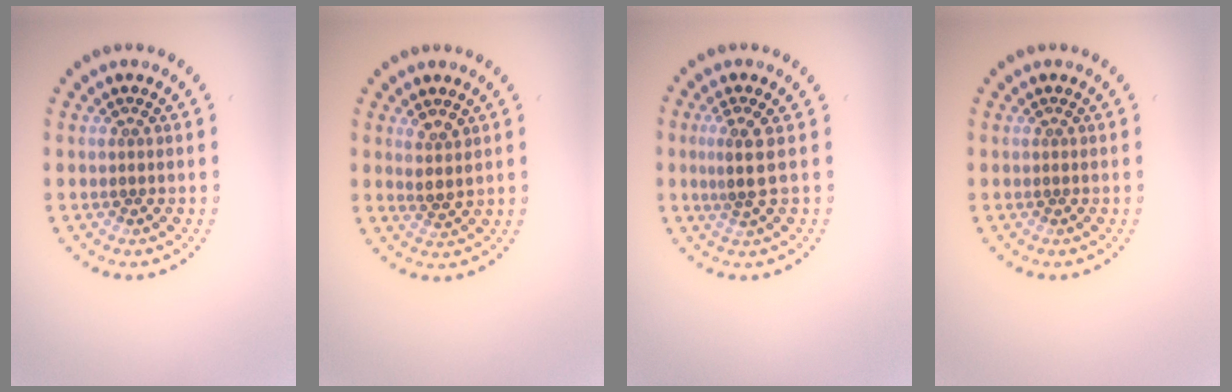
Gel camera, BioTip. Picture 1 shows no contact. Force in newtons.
{"total": 1.9, "press": 1.5, "slide": 1.2}
{"total": 2.0, "press": 1.5, "slide": 1.3}
{"total": 0.0}